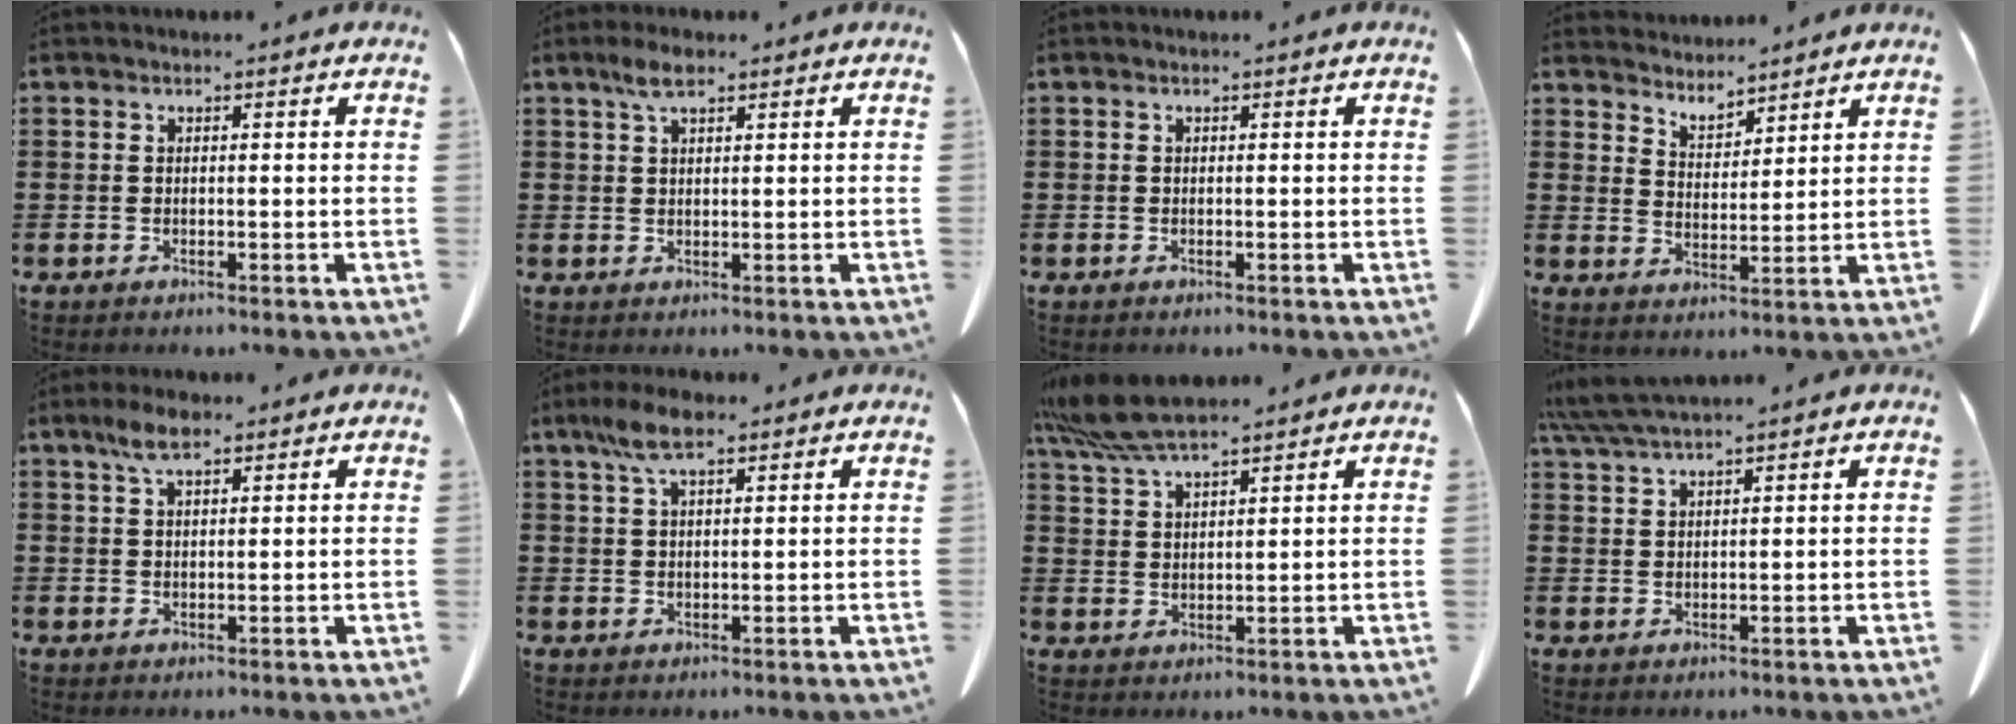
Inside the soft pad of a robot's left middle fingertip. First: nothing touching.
{"total": 3.5, "force": [2.1, 1.1, 2.6], "torque": [-0.056, 0.005, 0.036]}
{"total": 0.0}
{"total": 3.9, "force": [3.8, 0.5, -0.8], "torque": [0.000, -0.022, 0.069]}
{"total": 4.3, "force": [2.6, 1.3, 3.2], "torque": [-0.068, 0.006, 0.046]}
{"total": 6.1, "force": [3.4, 1.7, 4.7], "torque": [-0.099, 0.007, 0.062]}
{"total": 6.8, "force": [5.8, 1.1, 3.5], "torque": [-0.084, -0.009, 0.109]}
{"total": 3.9, "force": [3.5, 0.0, 1.9], "torque": [-0.046, -0.006, 0.066]}